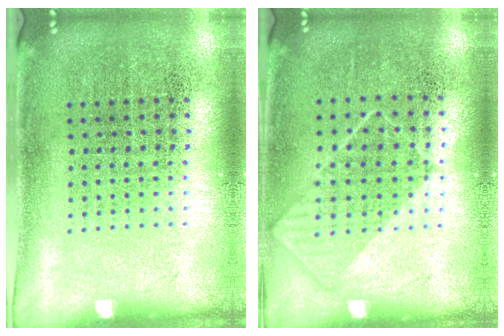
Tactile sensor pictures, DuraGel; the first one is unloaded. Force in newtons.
{"total": 0.8, "press": 0.7, "slide": 0.5}